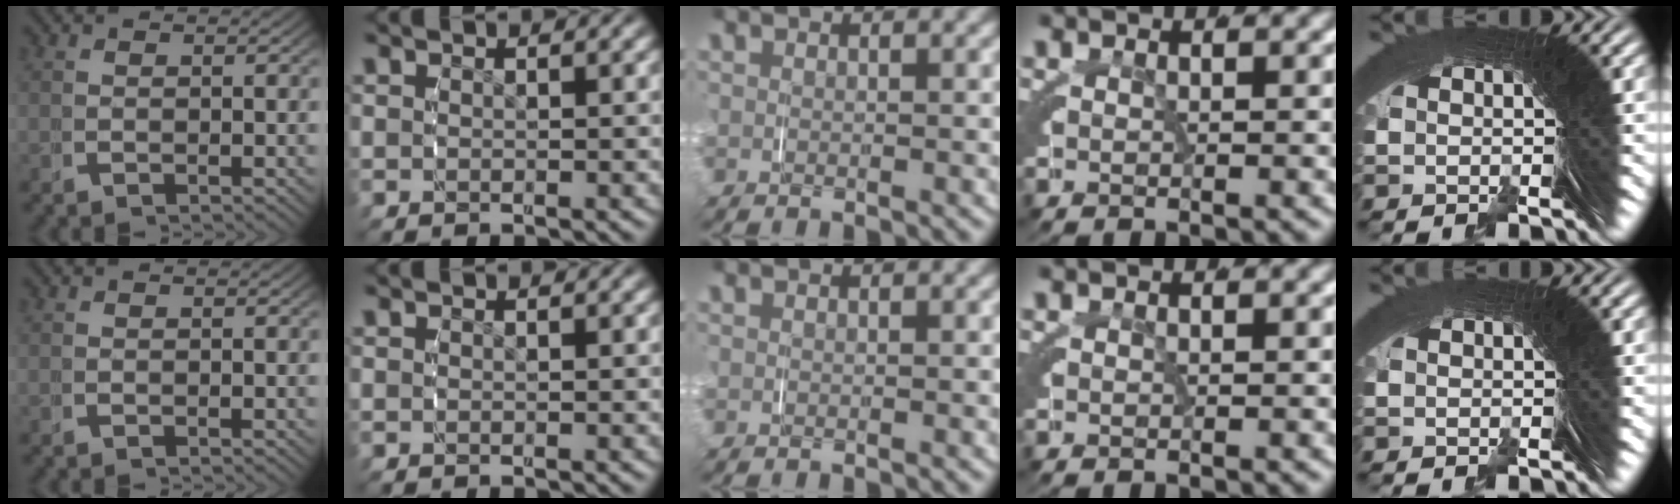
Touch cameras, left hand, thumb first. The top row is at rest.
{}